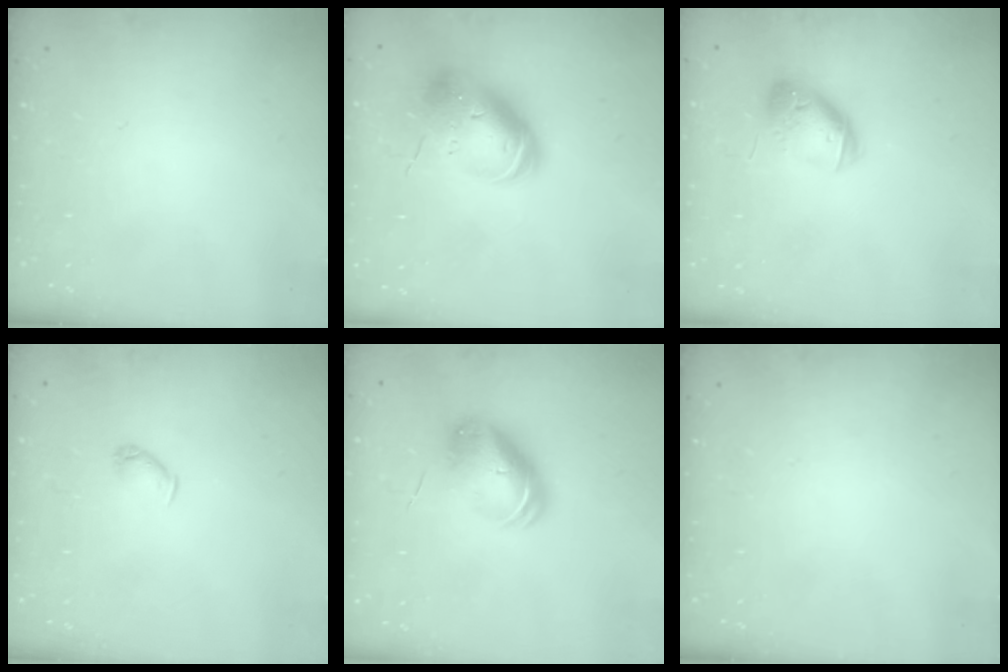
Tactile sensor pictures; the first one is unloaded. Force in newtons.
{"total": 17.0, "press": 16.7, "slide": 2.7}
{"total": 12.0, "press": 11.8, "slide": 1.9}
{"total": 3.8, "press": 3.7, "slide": 0.8}
{"total": 8.8, "press": 8.6, "slide": 1.4}
{"total": 0.0}